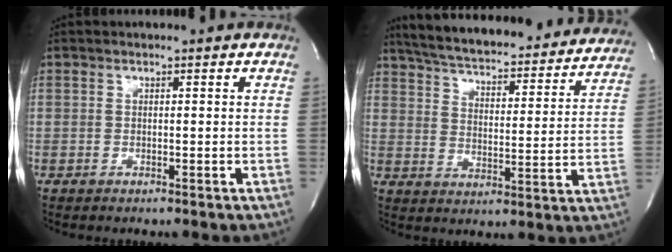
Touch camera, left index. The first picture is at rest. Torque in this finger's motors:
{"motor_torque": [0.72, -1.02, 0.31, 0.14]}